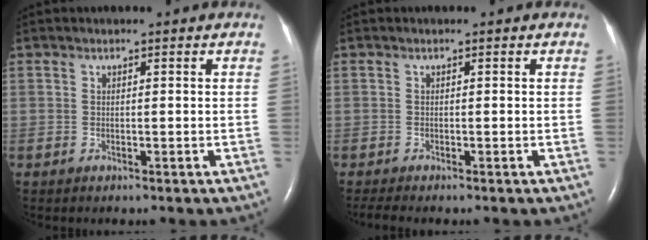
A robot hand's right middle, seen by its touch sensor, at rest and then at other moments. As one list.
[{"total": 1.4, "force": [-1.2, -0.2, 0.6], "torque": [-0.020, -0.006, -0.024]}]